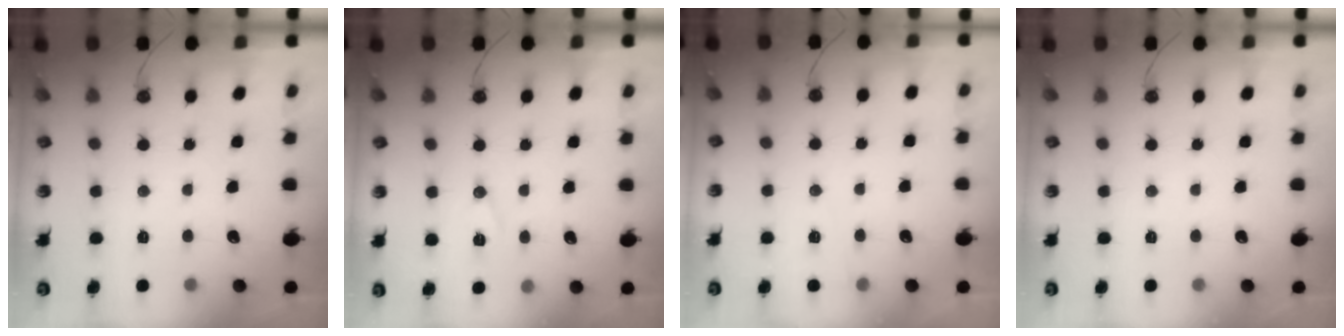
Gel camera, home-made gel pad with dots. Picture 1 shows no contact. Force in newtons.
{"total": 7.7, "press": 6.7, "slide": 3.8}
{"total": 5.4, "press": 3.3, "slide": 4.3}
{"total": 0.0}